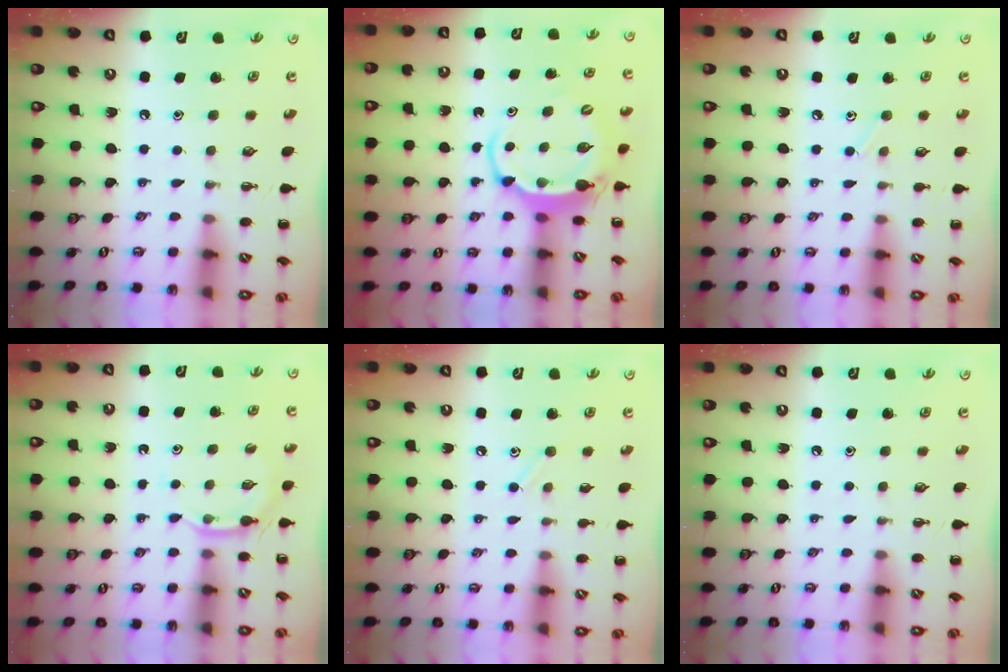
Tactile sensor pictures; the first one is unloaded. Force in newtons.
{"total": 6.3, "press": 6.2, "slide": 1.2}
{"total": 4.8, "press": 4.5, "slide": 1.5}
{"total": 5.4, "press": 5.4, "slide": 1.0}
{"total": 4.7, "press": 4.5, "slide": 1.5}
{"total": 0.0}